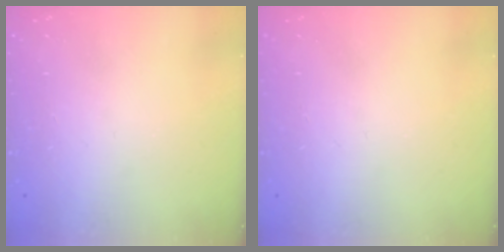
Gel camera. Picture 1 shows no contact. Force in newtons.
{"total": 0.0}